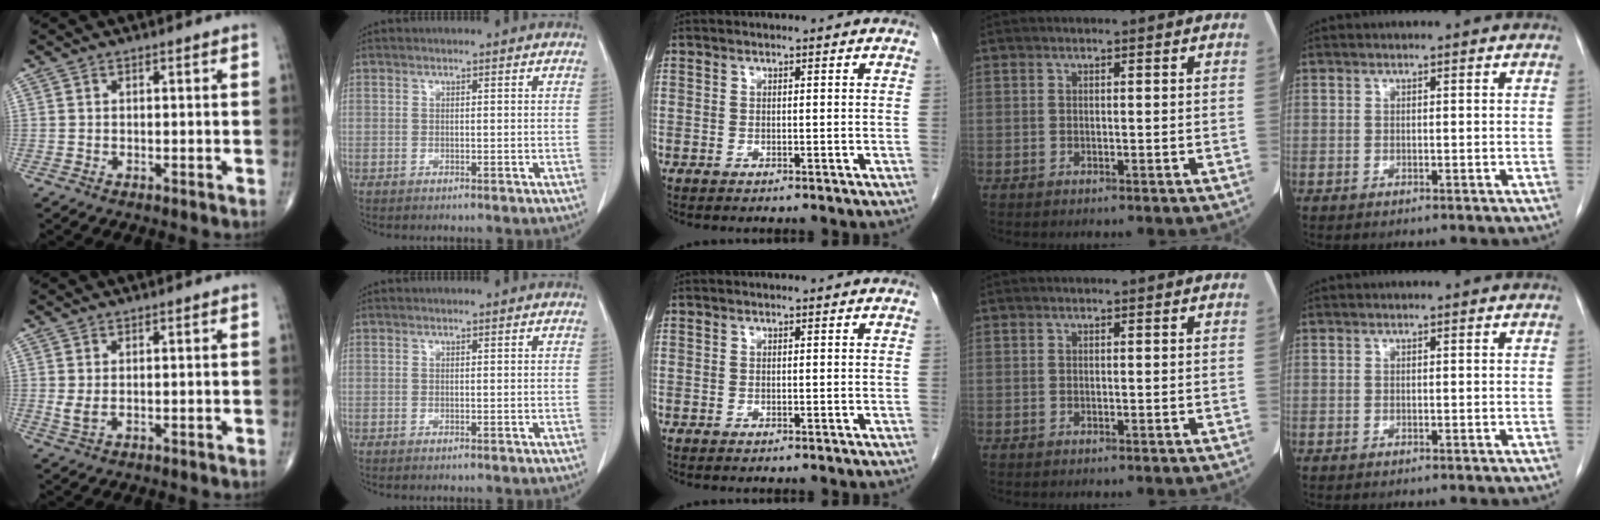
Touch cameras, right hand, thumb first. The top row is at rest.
{"thumb": {"total": 2.2, "force": [0.4, 0.9, 1.9], "torque": [-0.043, -0.002, 0.015]}}